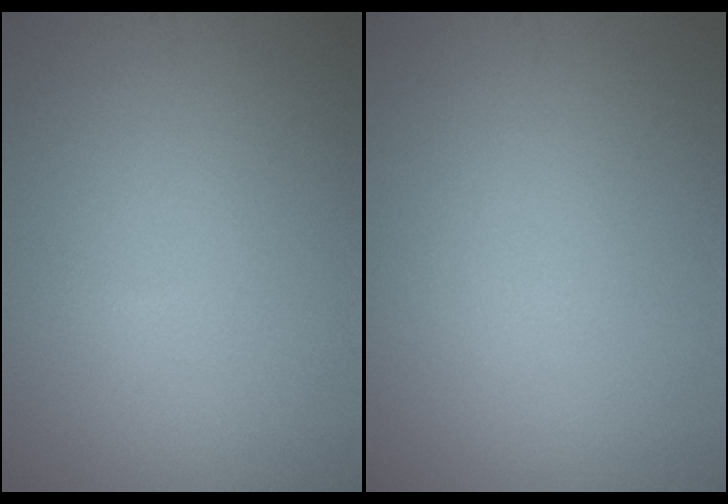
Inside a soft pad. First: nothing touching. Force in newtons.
{"total": 0.0}